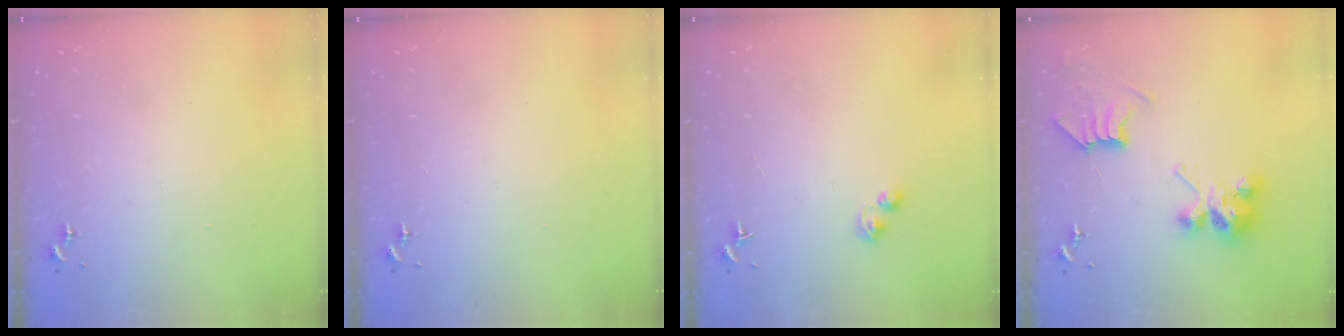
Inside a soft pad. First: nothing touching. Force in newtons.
{"total": 0.0}
{"total": 3.2, "press": 3.2, "slide": 0.5}
{"total": 8.5, "press": 8.5, "slide": 0.1}